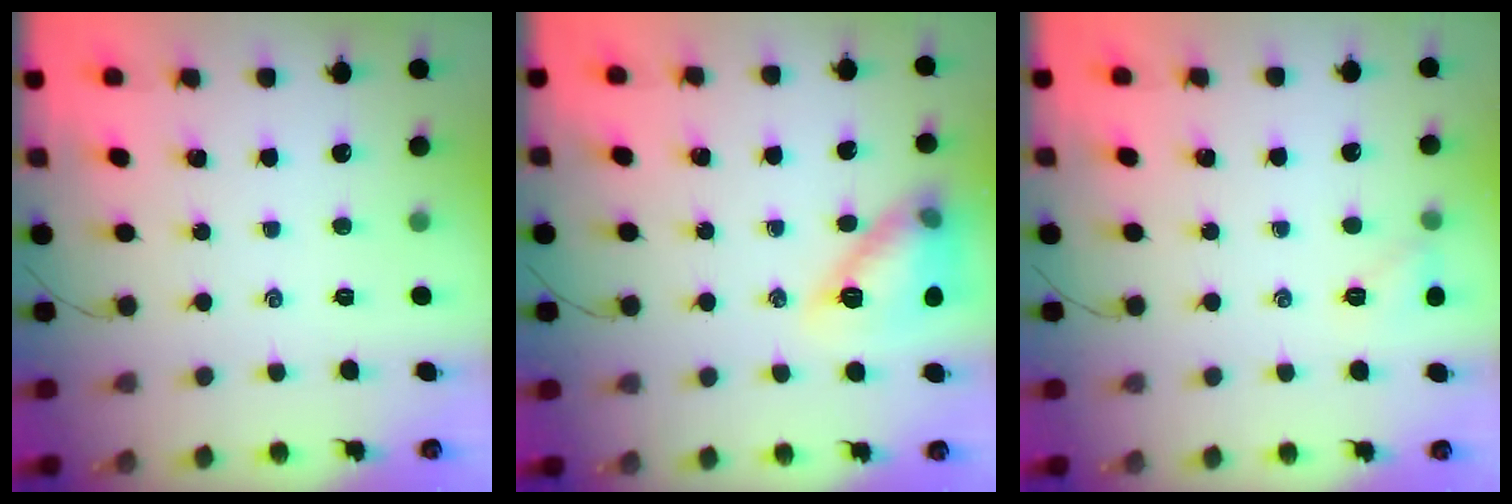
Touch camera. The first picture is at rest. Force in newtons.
{"total": 13.7, "press": 13.7, "slide": 0.6}
{"total": 5.4, "press": 5.1, "slide": 1.6}